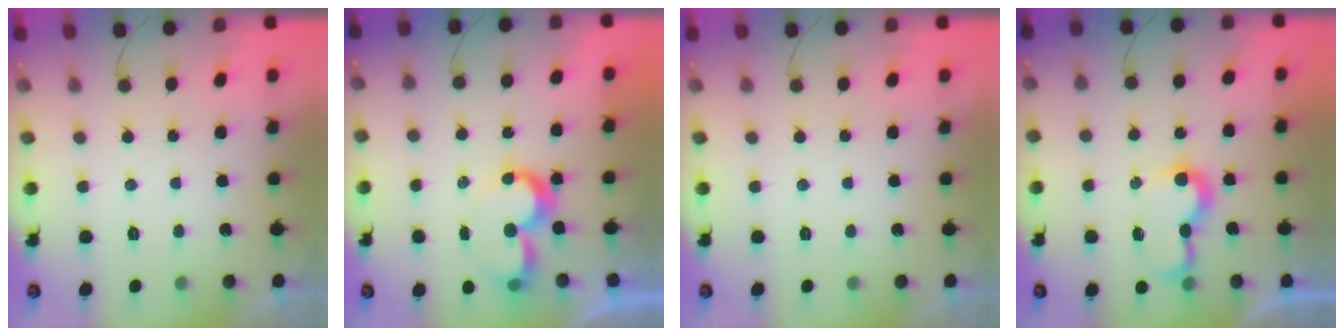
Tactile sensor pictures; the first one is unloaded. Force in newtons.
{"total": 8.6, "press": 8.5, "slide": 0.8}
{"total": 0.0}
{"total": 6.4, "press": 6.4, "slide": 0.6}